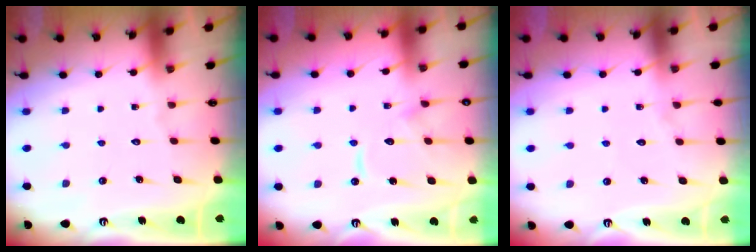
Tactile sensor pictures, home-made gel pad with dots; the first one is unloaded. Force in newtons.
{"total": 11.2, "press": 11.1, "slide": 1.1}
{"total": 4.2, "press": 4.2, "slide": 0.5}